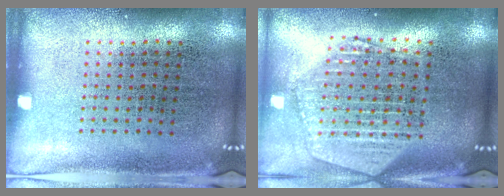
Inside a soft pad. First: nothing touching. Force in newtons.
{"total": 2.3, "press": 2.0, "slide": 1.1}